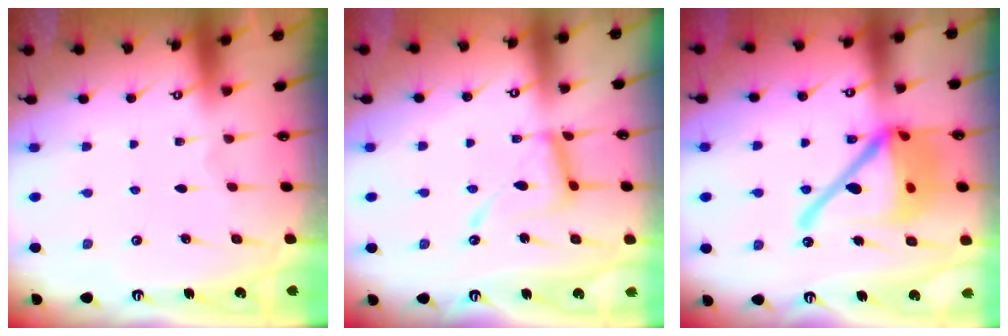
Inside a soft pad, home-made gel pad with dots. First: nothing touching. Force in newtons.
{"total": 12.1, "press": 12.1, "slide": 1.1}
{"total": 22.0, "press": 21.8, "slide": 2.8}